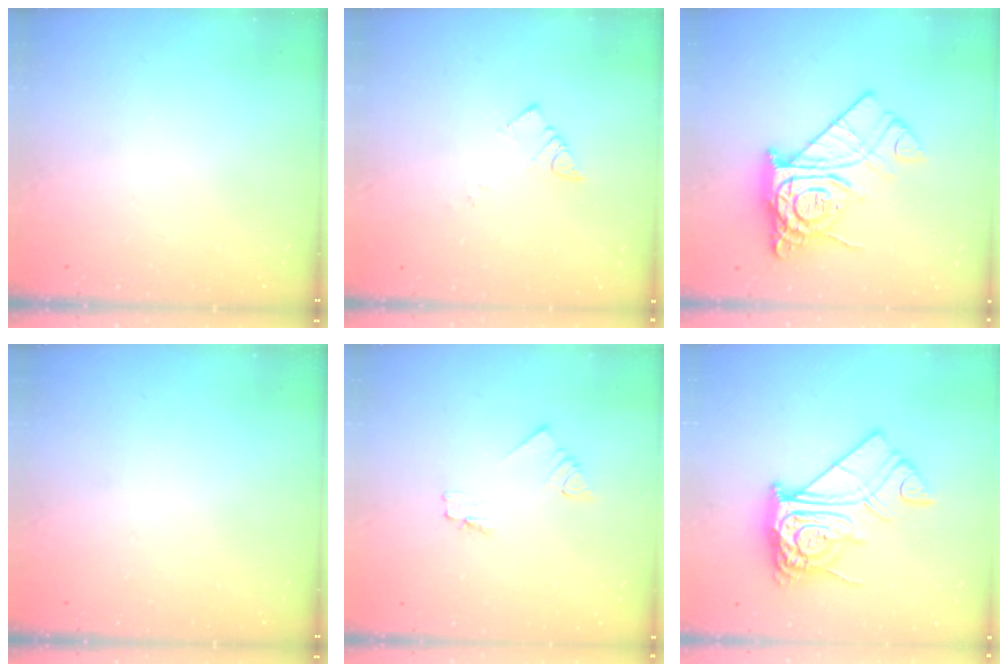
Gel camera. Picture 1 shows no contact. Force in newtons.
{"total": 3.8, "press": 3.8, "slide": 0.2}
{"total": 18.3, "press": 18.2, "slide": 1.7}
{"total": 0.0}
{"total": 1.2, "press": 1.2, "slide": 0.0}
{"total": 15.7, "press": 15.6, "slide": 1.6}